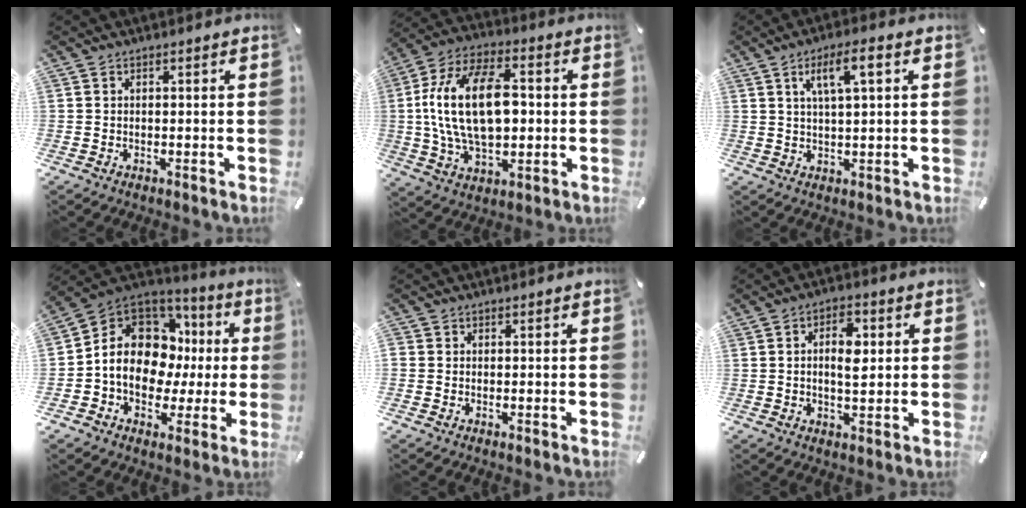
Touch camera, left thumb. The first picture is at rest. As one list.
[{"total": 20.3, "force": [1.0, 12.1, 16.3], "torque": [-0.333, 0.004, 0.011]}, {"total": 7.1, "force": [2.7, 1.6, 6.4], "torque": [-0.122, 0.000, 0.042]}, {"total": 14.0, "force": [0.8, 11.3, 8.1], "torque": [-0.159, -0.014, 0.019]}, {"total": 0.8, "force": [-0.2, 0.8, 0.1], "torque": [0.000, 0.005, -0.007]}, {"total": 6.7, "force": [0.9, 3.7, 5.5], "torque": [-0.077, 0.000, 0.009]}]